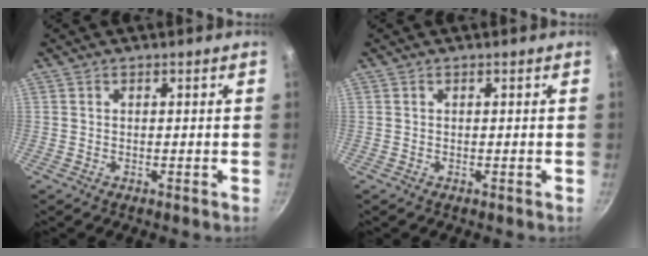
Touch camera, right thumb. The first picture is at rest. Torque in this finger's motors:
{"motor_torque": [-0.05, 0.04, -0.07, 0.07, 0.00]}